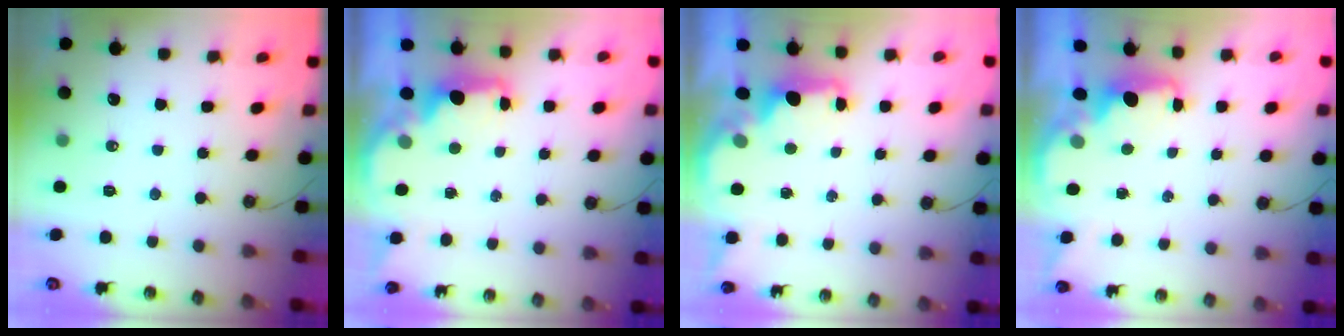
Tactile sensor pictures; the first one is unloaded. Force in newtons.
{"total": 2.5, "press": 2.4, "slide": 0.8}
{"total": 1.6, "press": 1.5, "slide": 0.5}
{"total": 1.8, "press": 1.7, "slide": 0.7}